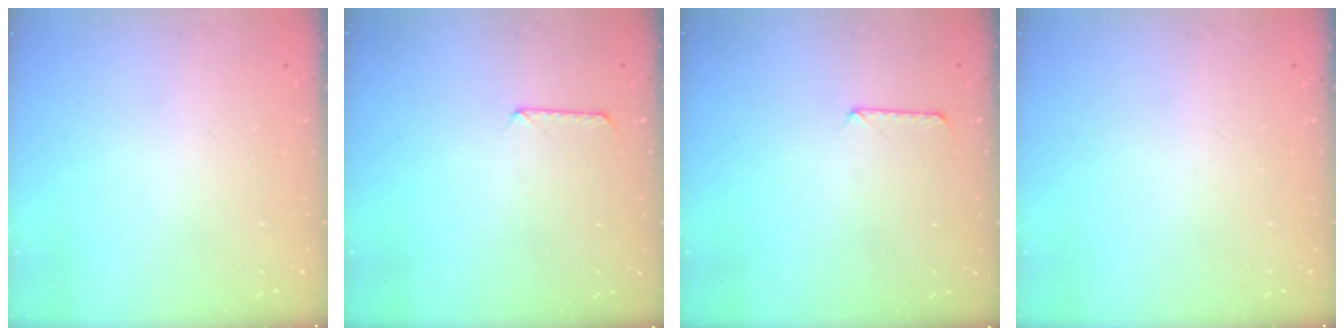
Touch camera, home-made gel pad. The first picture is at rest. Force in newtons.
{"total": 6.8, "press": 6.8, "slide": 0.8}
{"total": 6.8, "press": 6.8, "slide": 0.8}
{"total": 0.0}